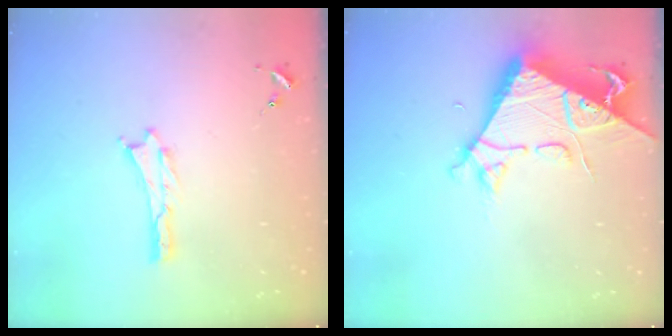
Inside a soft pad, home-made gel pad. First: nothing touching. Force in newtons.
{"total": 8.5, "press": 8.4, "slide": 0.9}